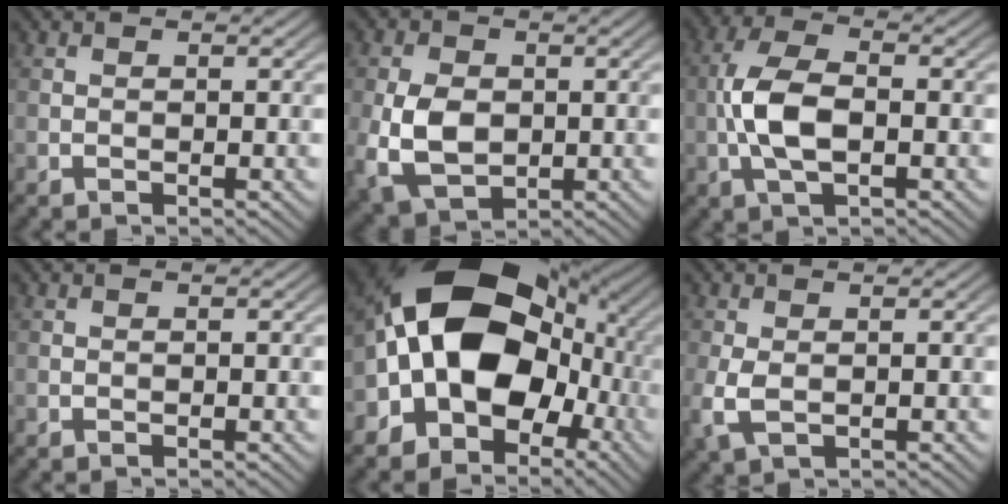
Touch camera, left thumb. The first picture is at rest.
{"total": 7.7, "force": [-0.7, 5.4, 5.5], "torque": [-0.134, -0.010, -0.013]}
{"total": 7.2, "force": [-1.1, 3.3, 6.3], "torque": [-0.147, 0.007, -0.027]}
{"total": 0.0}
{"total": 17.7, "force": [-1.0, 12.9, 12.1], "torque": [-0.201, 0.010, -0.030]}
{"total": 3.8, "force": [-0.6, 2.2, 3.1], "torque": [-0.094, -0.009, -0.012]}